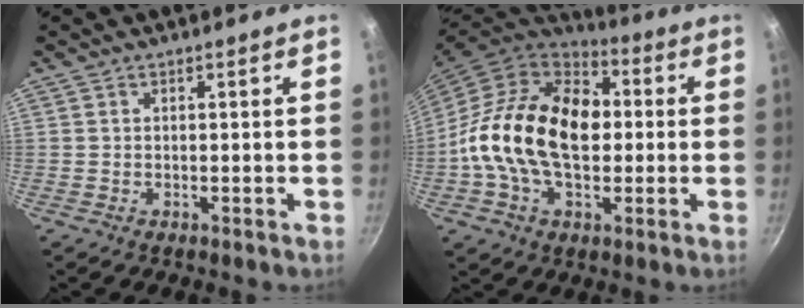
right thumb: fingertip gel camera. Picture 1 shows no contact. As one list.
[{"total": 22.8, "force": [0.2, 14.9, 17.3], "torque": [-0.274, 0.030, -0.010]}]